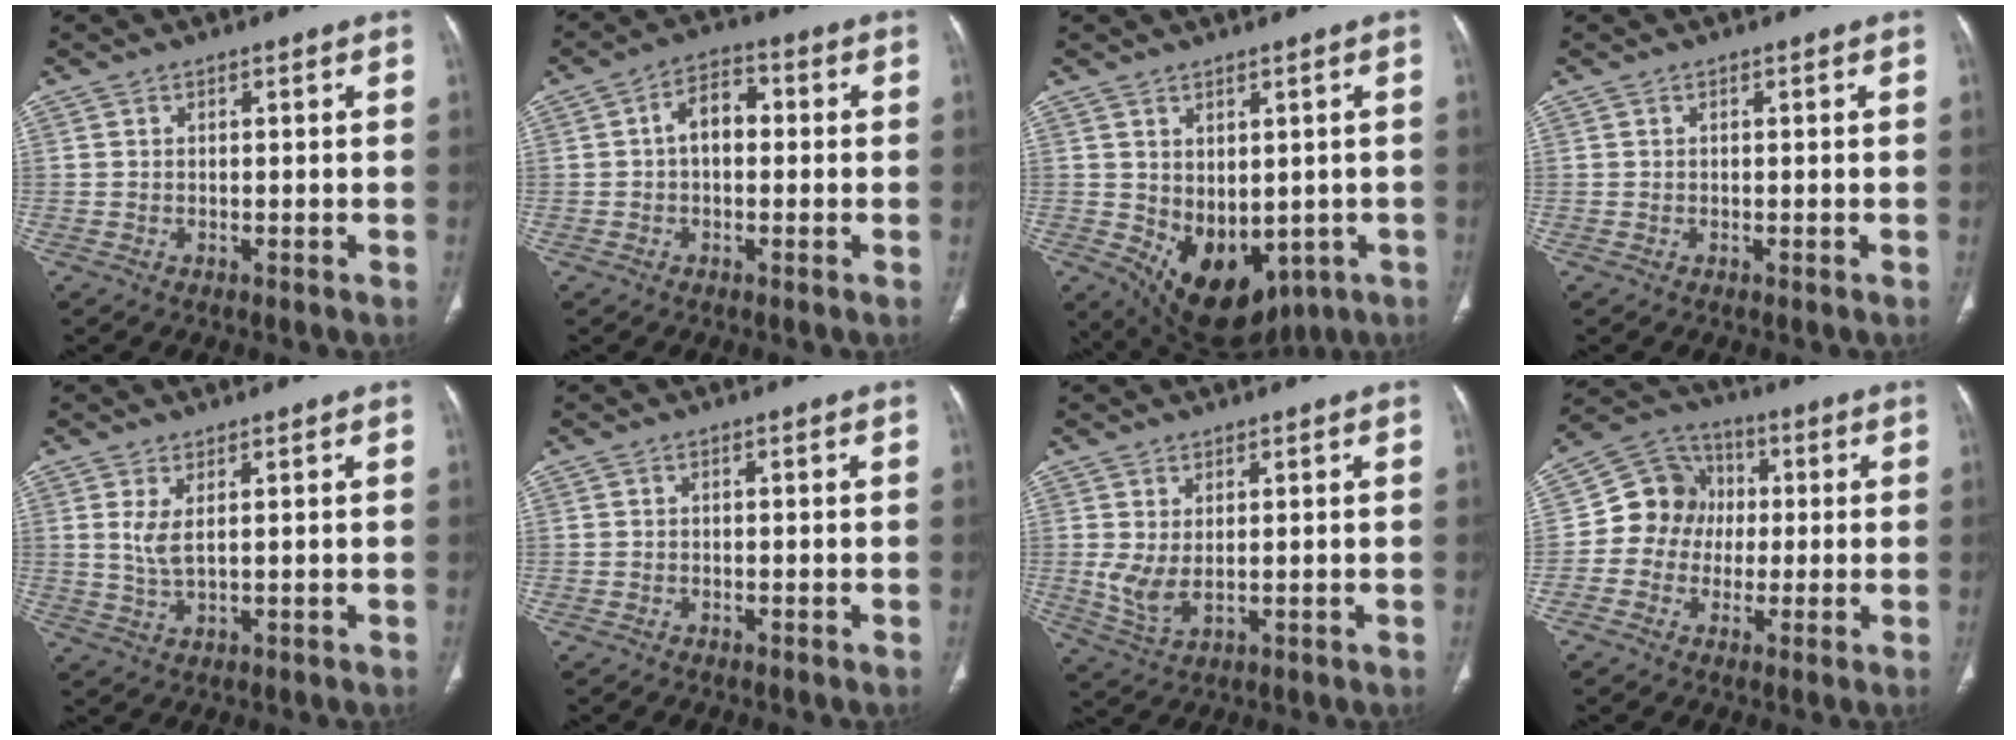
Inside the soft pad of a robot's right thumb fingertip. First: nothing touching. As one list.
[{"total": 6.1, "force": [0.2, 3.9, 4.7], "torque": [-0.065, 0.024, -0.007]}, {"total": 14.8, "force": [-3.8, 9.8, 10.4], "torque": [-0.135, -0.006, -0.021]}, {"total": 0.0}, {"total": 3.7, "force": [1.2, 1.0, 3.3], "torque": [-0.075, -0.011, 0.033]}, {"total": 0.0}, {"total": 4.9, "force": [0.8, 2.2, 4.3], "torque": [-0.092, -0.011, 0.025]}, {"total": 10.4, "force": [-0.2, 9.6, 4.1], "torque": [-0.034, 0.025, -0.018]}]